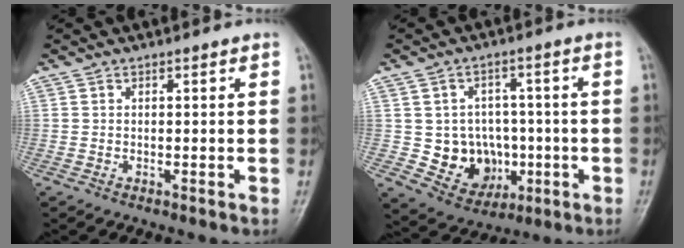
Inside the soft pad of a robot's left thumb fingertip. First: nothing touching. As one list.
[{"total": 10.4, "force": [-1.5, 9.1, 5.0], "torque": [-0.025, 0.013, -0.008]}]